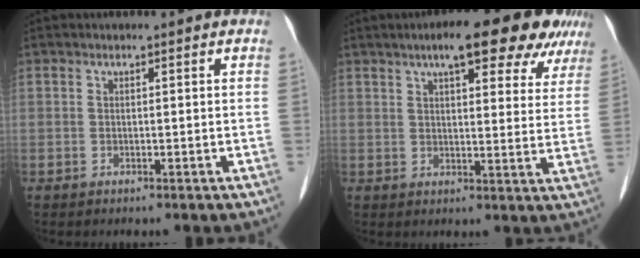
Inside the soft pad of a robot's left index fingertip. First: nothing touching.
{"total": 14.6, "force": [10.2, 3.9, 9.6], "torque": [-0.120, 0.022, 0.126]}